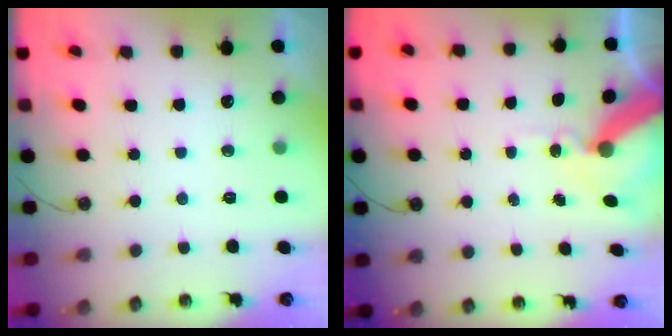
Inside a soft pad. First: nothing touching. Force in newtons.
{"total": 11.2, "press": 11.1, "slide": 1.4}